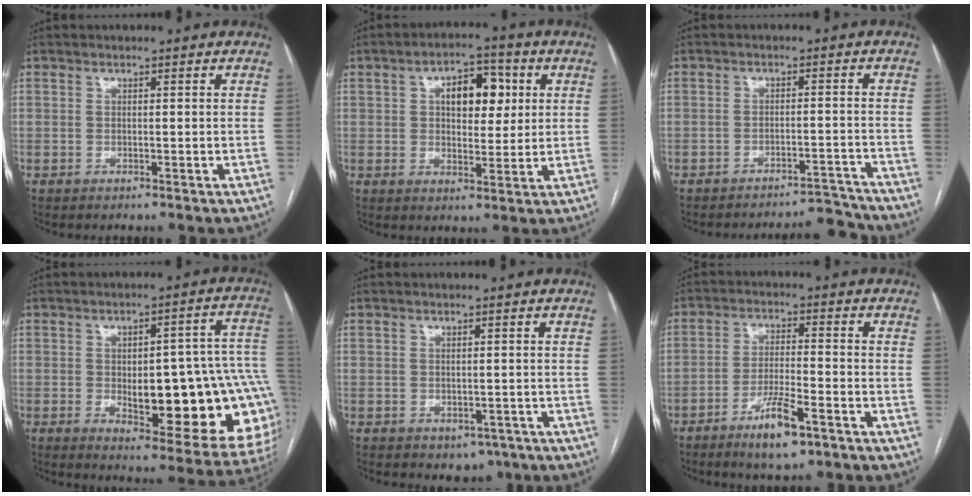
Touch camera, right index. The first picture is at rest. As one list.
[{"total": 8.2, "force": [2.2, 4.0, 6.7], "torque": [-0.099, 0.019, 0.034]}, {"total": 7.7, "force": [-7.7, -0.1, -0.2], "torque": [0.011, 0.012, -0.107]}, {"total": 22.9, "force": [-3.3, 7.0, 21.6], "torque": [-0.182, 0.028, -0.016]}, {"total": 3.3, "force": [-1.6, 2.5, 1.5], "torque": [-0.006, 0.002, -0.009]}, {"total": 7.6, "force": [-4.6, 1.3, 5.9], "torque": [-0.112, -0.009, -0.078]}]